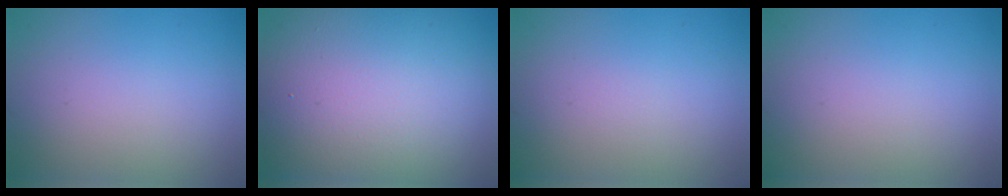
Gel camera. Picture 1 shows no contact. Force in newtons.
{"total": 15.3, "press": 15.3, "slide": 1.0}
{"total": 0.0}
{"total": 0.0}